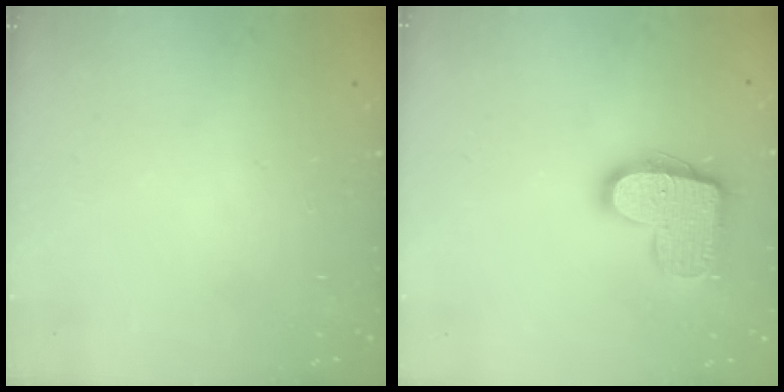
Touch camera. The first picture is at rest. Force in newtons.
{"total": 14.5, "press": 14.5, "slide": 0.7}